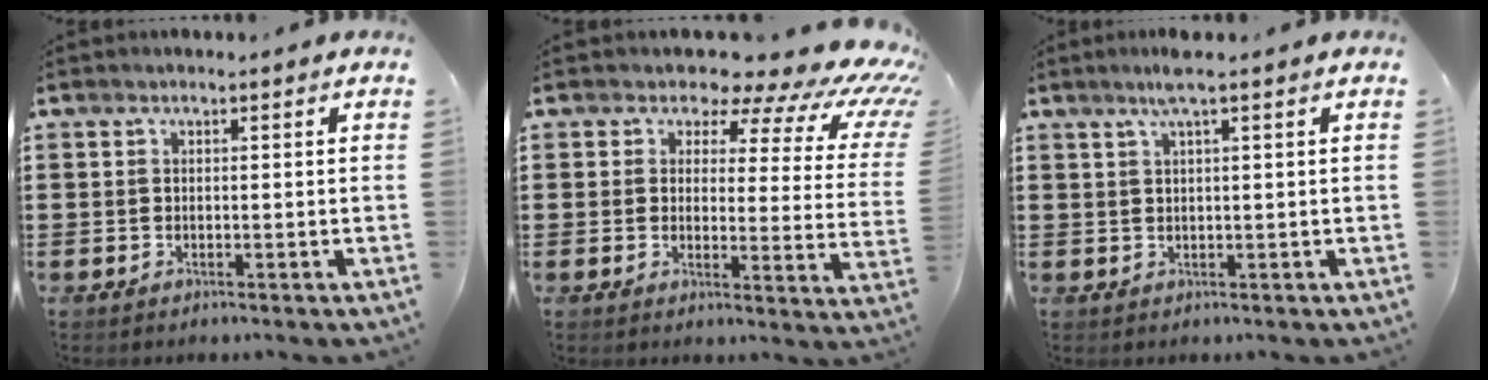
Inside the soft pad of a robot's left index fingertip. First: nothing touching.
{"total": 7.2, "force": [5.4, 3.1, 3.5], "torque": [-0.062, -0.037, 0.090]}
{"total": 2.7, "force": [1.6, -0.2, 2.2], "torque": [-0.046, 0.001, 0.027]}